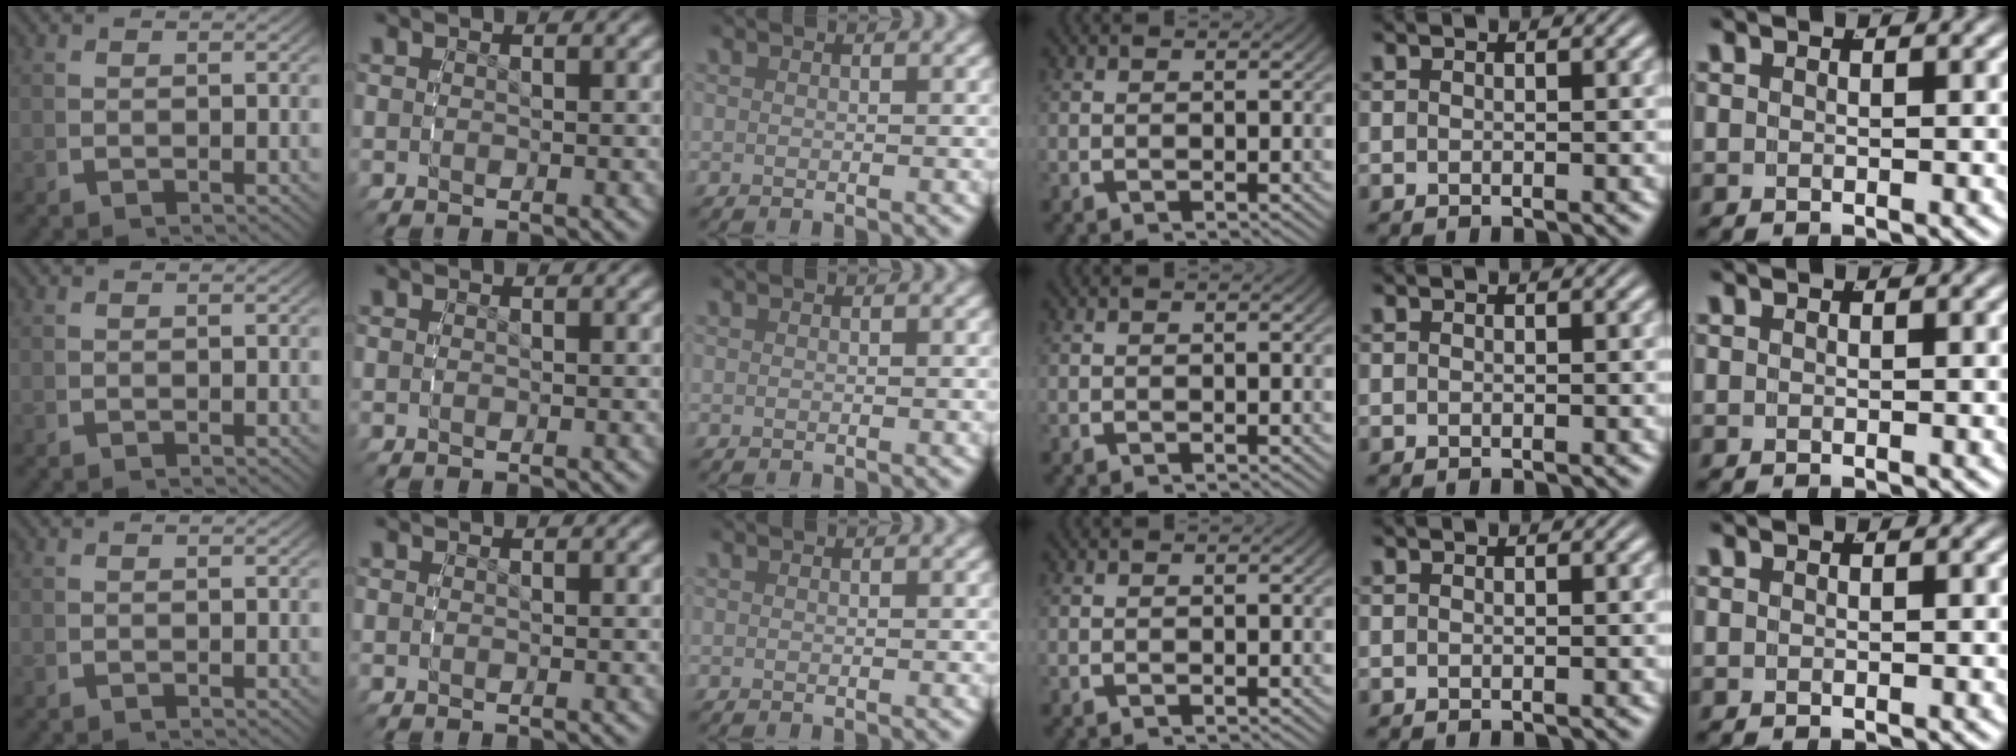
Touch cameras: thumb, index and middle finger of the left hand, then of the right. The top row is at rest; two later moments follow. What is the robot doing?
{"motion": "reach", "object": "stress ball aka squeeze ball"}